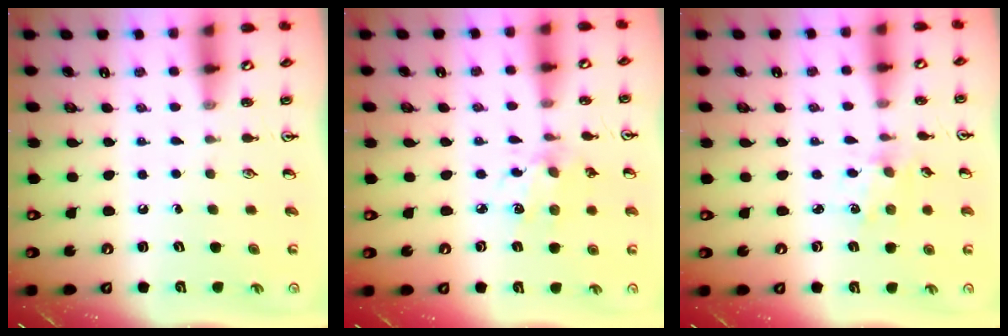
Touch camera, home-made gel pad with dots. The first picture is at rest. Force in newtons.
{"total": 5.3, "press": 5.2, "slide": 0.5}
{"total": 1.6, "press": 1.5, "slide": 0.3}